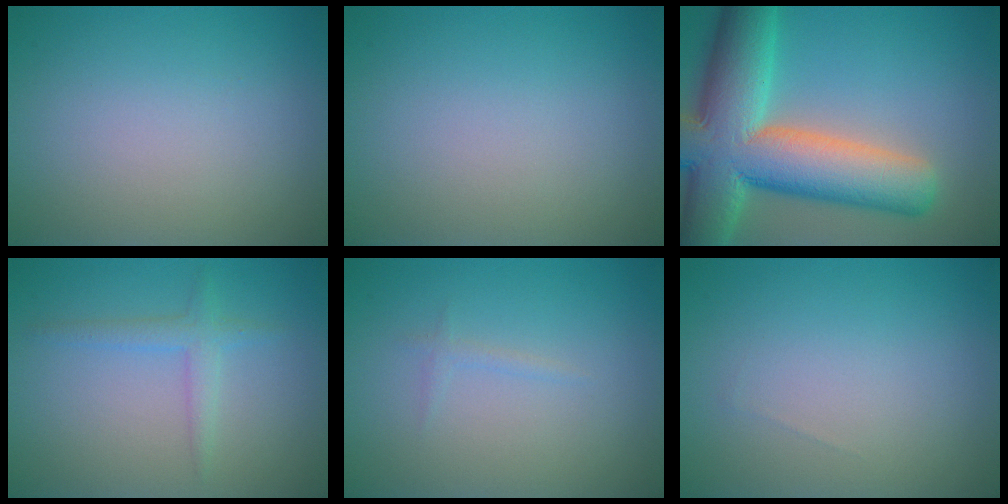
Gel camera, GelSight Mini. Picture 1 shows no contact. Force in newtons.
{"total": 0.0}
{"total": 14.1, "press": 14.1, "slide": 0.9}
{"total": 1.8, "press": 1.8, "slide": 0.2}
{"total": 0.7, "press": 0.7, "slide": 0.1}
{"total": 0.0}